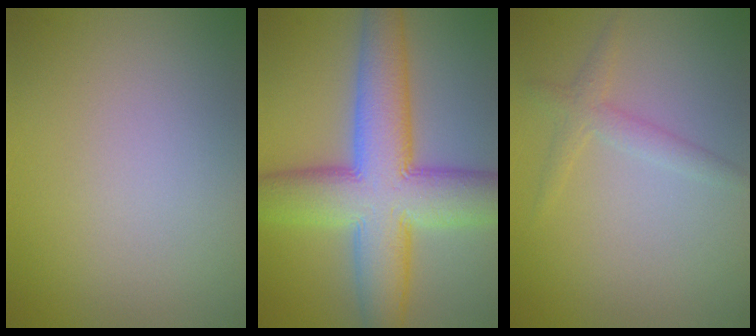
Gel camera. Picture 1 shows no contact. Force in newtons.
{"total": 11.9, "press": 11.9, "slide": 0.2}
{"total": 1.8, "press": 1.8, "slide": 0.0}